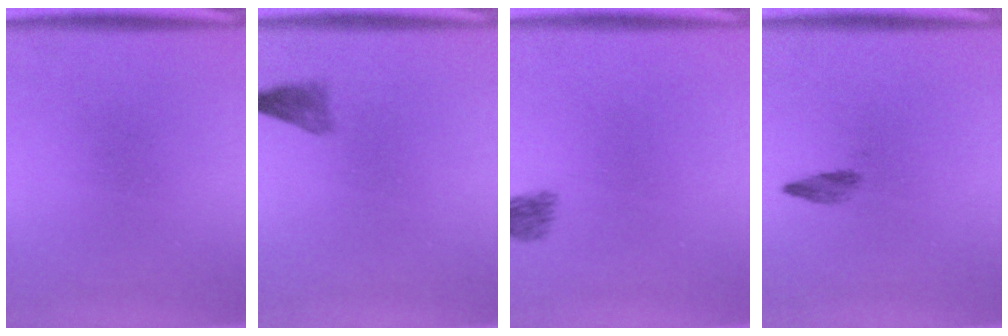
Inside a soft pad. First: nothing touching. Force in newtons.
{"total": 1.7}
{"total": 2.1}
{"total": 1.4}